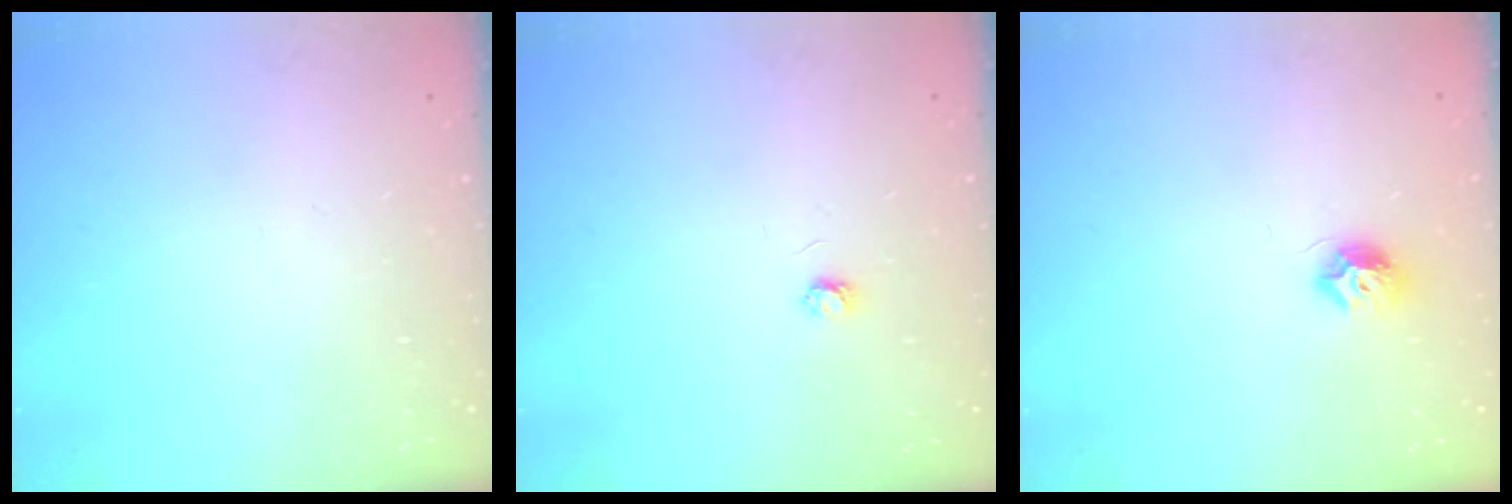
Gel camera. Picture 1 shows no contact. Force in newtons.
{"total": 2.9, "press": 2.9, "slide": 0.3}
{"total": 7.6, "press": 7.6, "slide": 0.2}